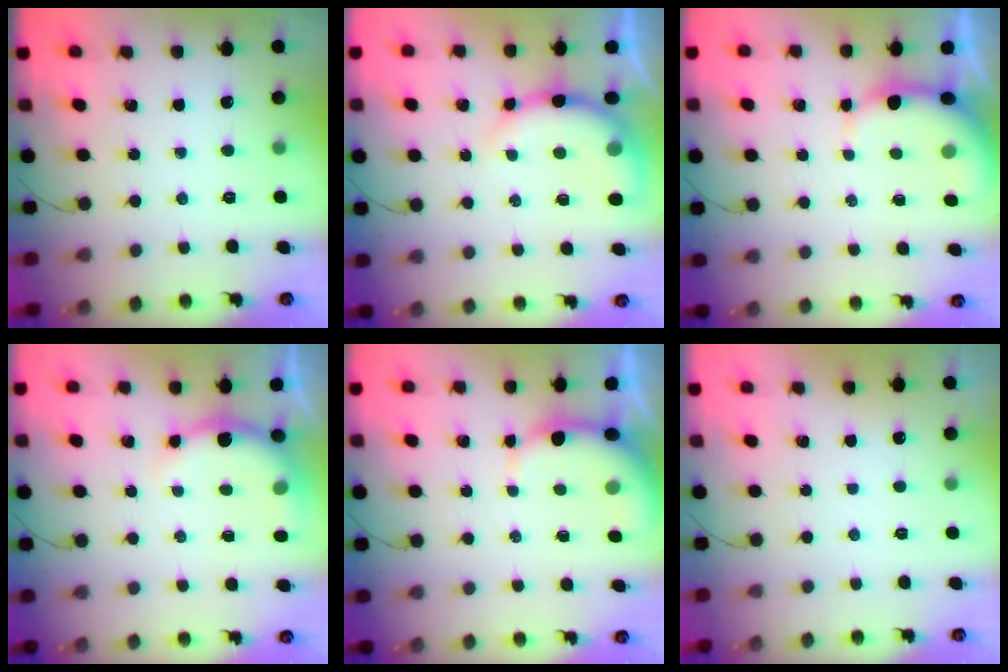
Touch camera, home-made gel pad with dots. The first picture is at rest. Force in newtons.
{"total": 8.7, "press": 8.5, "slide": 1.4}
{"total": 4.1, "press": 4.0, "slide": 0.7}
{"total": 5.2, "press": 5.2, "slide": 0.5}
{"total": 4.1, "press": 4.0, "slide": 0.7}
{"total": 3.0, "press": 3.0, "slide": 0.1}